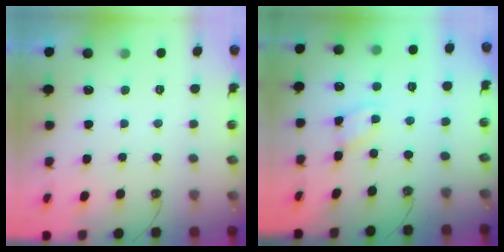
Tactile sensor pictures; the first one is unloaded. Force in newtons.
{"total": 2.8, "press": 2.8, "slide": 0.3}